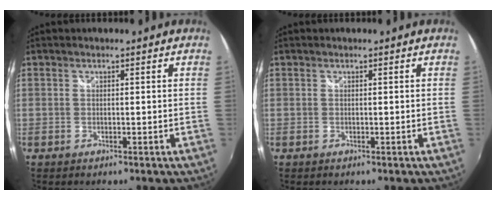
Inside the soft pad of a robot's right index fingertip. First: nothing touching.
{"total": 0.0}